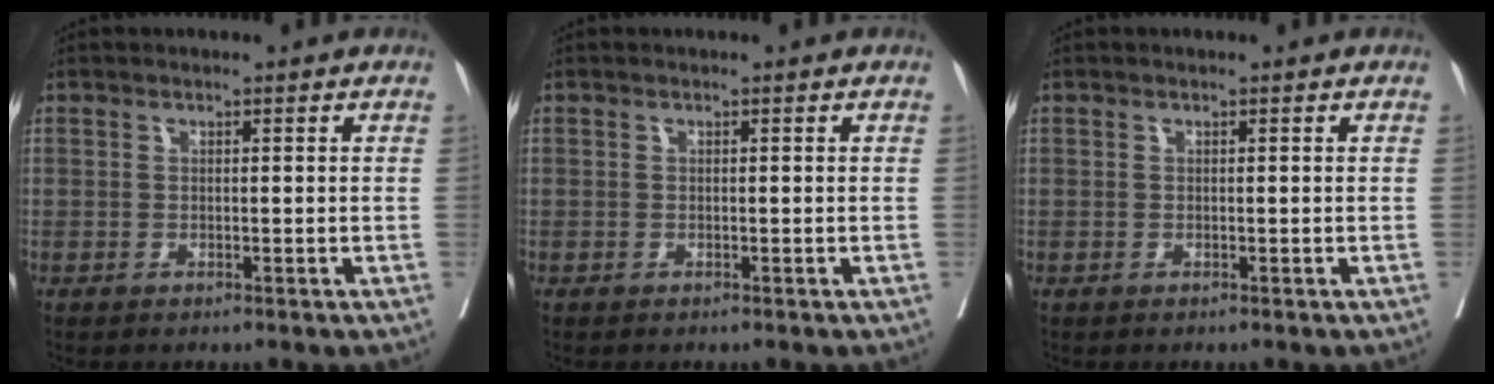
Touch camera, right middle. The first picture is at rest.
{"total": 0.0}
{"total": 0.0}